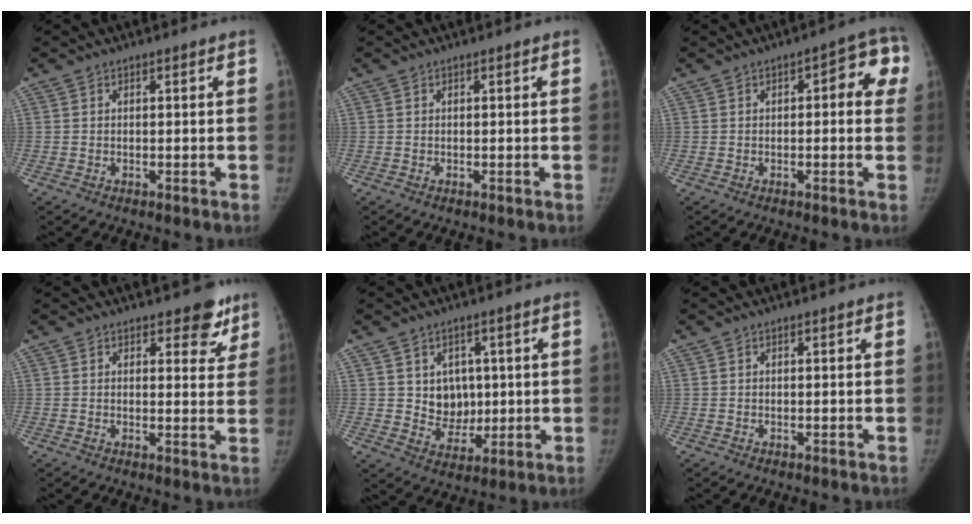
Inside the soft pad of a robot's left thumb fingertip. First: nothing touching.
{"total": 0.0}
{"total": 7.2, "force": [1.5, 3.2, 6.3], "torque": [-0.039, 0.017, 0.006]}
{"total": 4.7, "force": [3.2, 2.3, 2.6], "torque": [0.001, -0.016, 0.036]}
{"total": 7.0, "force": [1.3, 6.0, 3.4], "torque": [-0.013, -0.011, 0.031]}
{"total": 0.0}